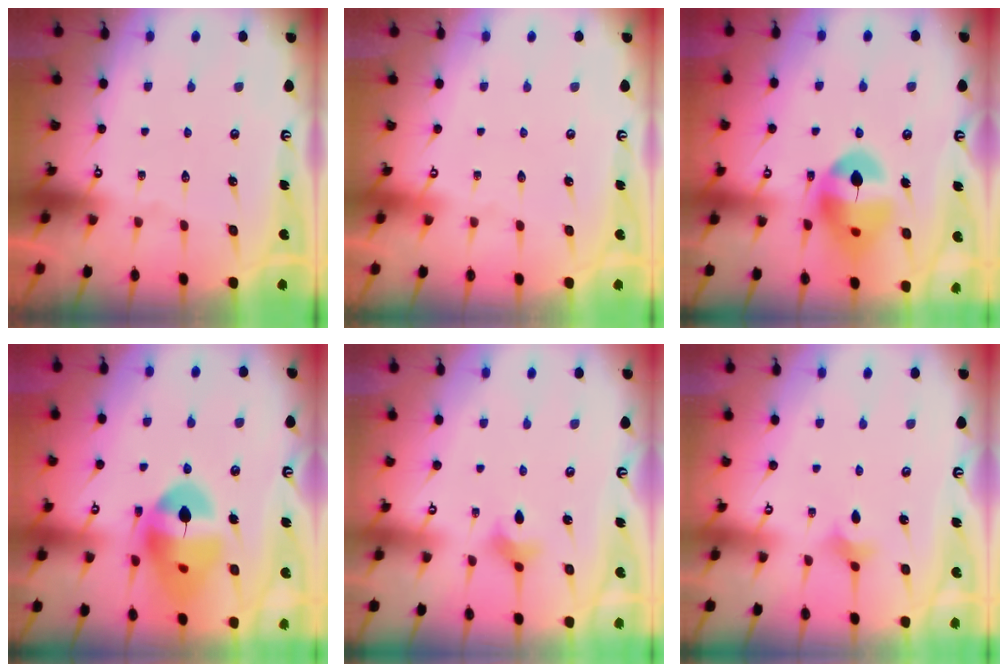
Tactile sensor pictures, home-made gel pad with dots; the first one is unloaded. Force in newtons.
{"total": 0.0}
{"total": 14.5, "press": 14.4, "slide": 1.7}
{"total": 16.7, "press": 16.6, "slide": 2.3}
{"total": 2.7, "press": 2.7, "slide": 0.2}
{"total": 2.5, "press": 2.5, "slide": 0.4}